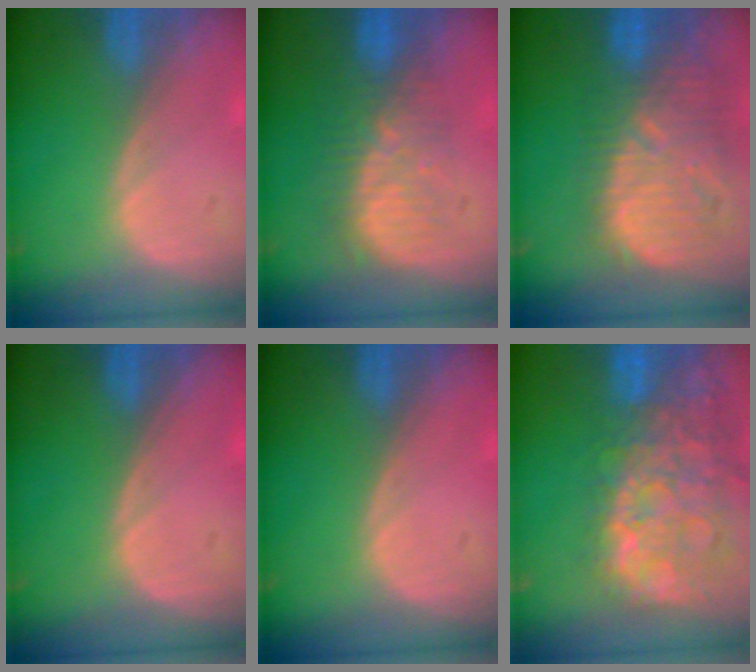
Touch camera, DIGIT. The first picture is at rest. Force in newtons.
{"total": 8.3, "press": 7.8, "slide": 2.8}
{"total": 12.5, "press": 11.2, "slide": 5.6}
{"total": 0.0}
{"total": 0.0}
{"total": 14.9, "press": 12.1, "slide": 8.7}